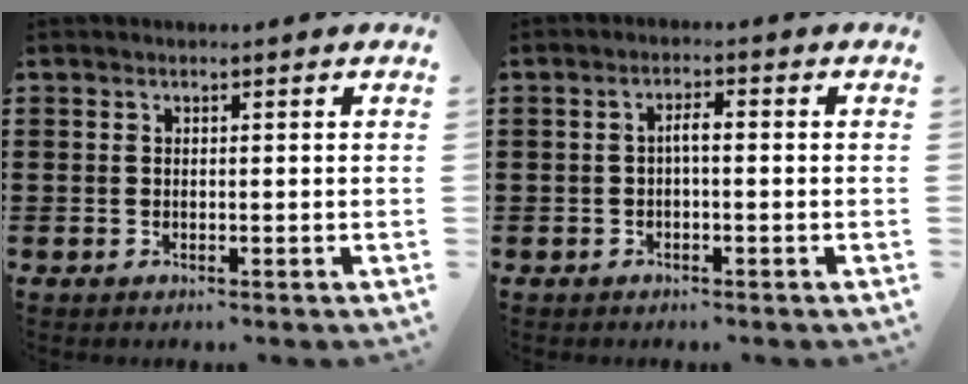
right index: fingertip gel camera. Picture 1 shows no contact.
{"total": 2.1, "force": [-0.4, 0.5, 2.0], "torque": [-0.037, 0.003, -0.009]}